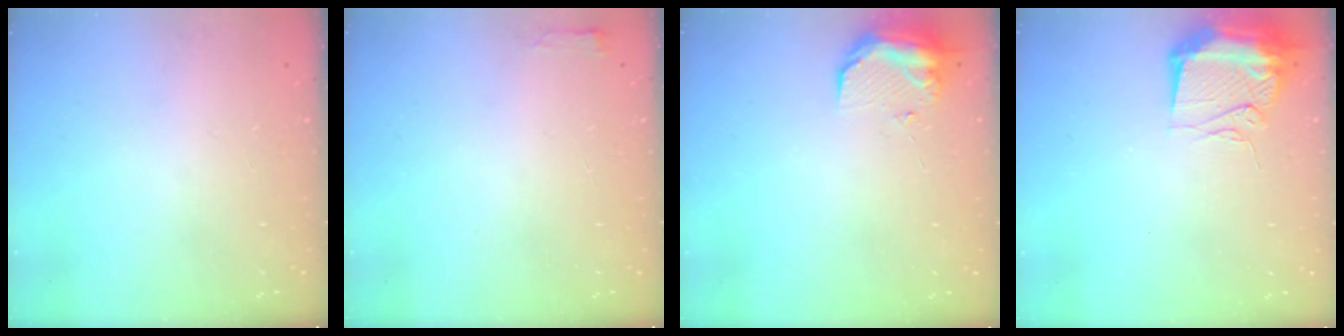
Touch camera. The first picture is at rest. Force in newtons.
{"total": 3.7, "press": 3.5, "slide": 1.3}
{"total": 9.1, "press": 9.1, "slide": 0.5}
{"total": 11.7, "press": 11.6, "slide": 1.0}